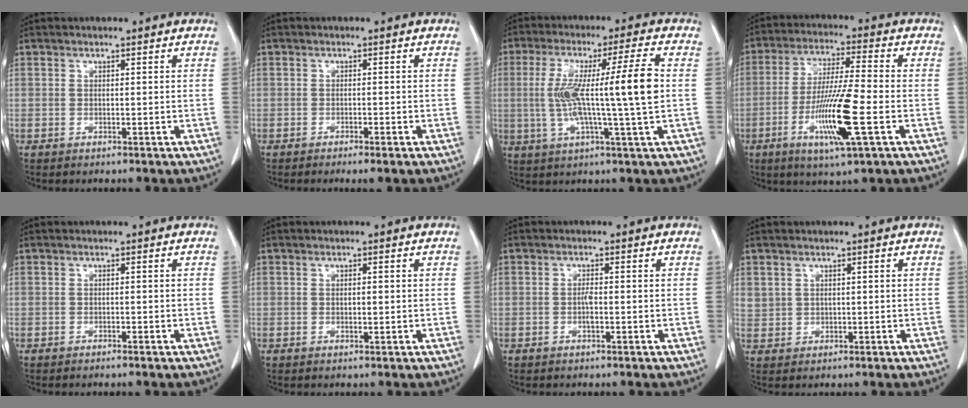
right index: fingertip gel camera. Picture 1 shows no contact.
{"total": 1.8, "force": [-1.2, 0.1, 1.3], "torque": [-0.022, -0.004, -0.017]}
{"total": 13.7, "force": [0.4, -0.7, 13.6], "torque": [-0.251, 0.011, 0.004]}
{"total": 12.6, "force": [-4.0, 0.2, 11.9], "torque": [-0.229, -0.018, -0.075]}
{"total": 0.7, "force": [-0.5, 0.0, 0.4], "torque": [-0.011, -0.001, -0.008]}
{"total": 0.8, "force": [0.0, 0.3, 0.8], "torque": [-0.013, -0.001, 0.001]}
{"total": 1.3, "force": [-0.4, 0.3, 1.2], "torque": [-0.021, 0.003, -0.008]}
{"total": 2.5, "force": [0.9, 2.2, 0.5], "torque": [-0.003, 0.011, 0.025]}